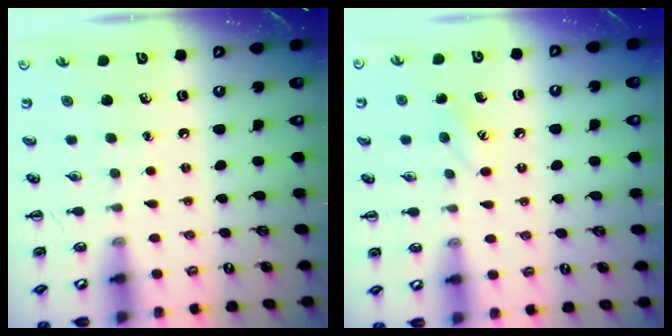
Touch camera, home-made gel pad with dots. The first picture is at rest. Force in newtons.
{"total": 6.5, "press": 6.3, "slide": 1.8}